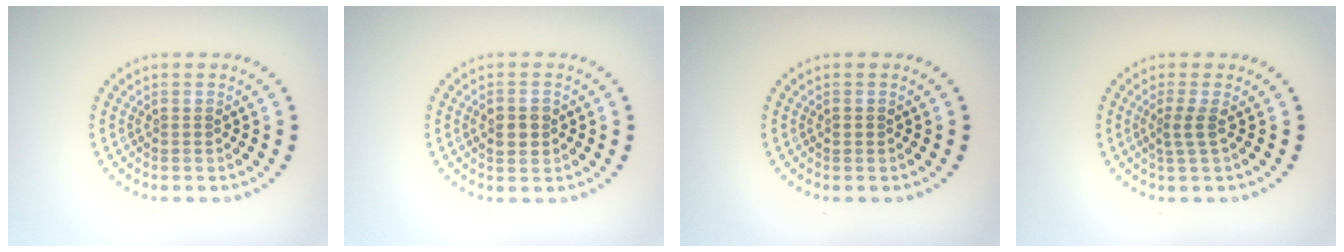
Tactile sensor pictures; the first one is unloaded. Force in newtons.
{"total": 2.5, "press": 2.5, "slide": 0.1}
{"total": 0.6, "press": 0.6, "slide": 0.1}
{"total": 1.7, "press": 1.1, "slide": 1.3}